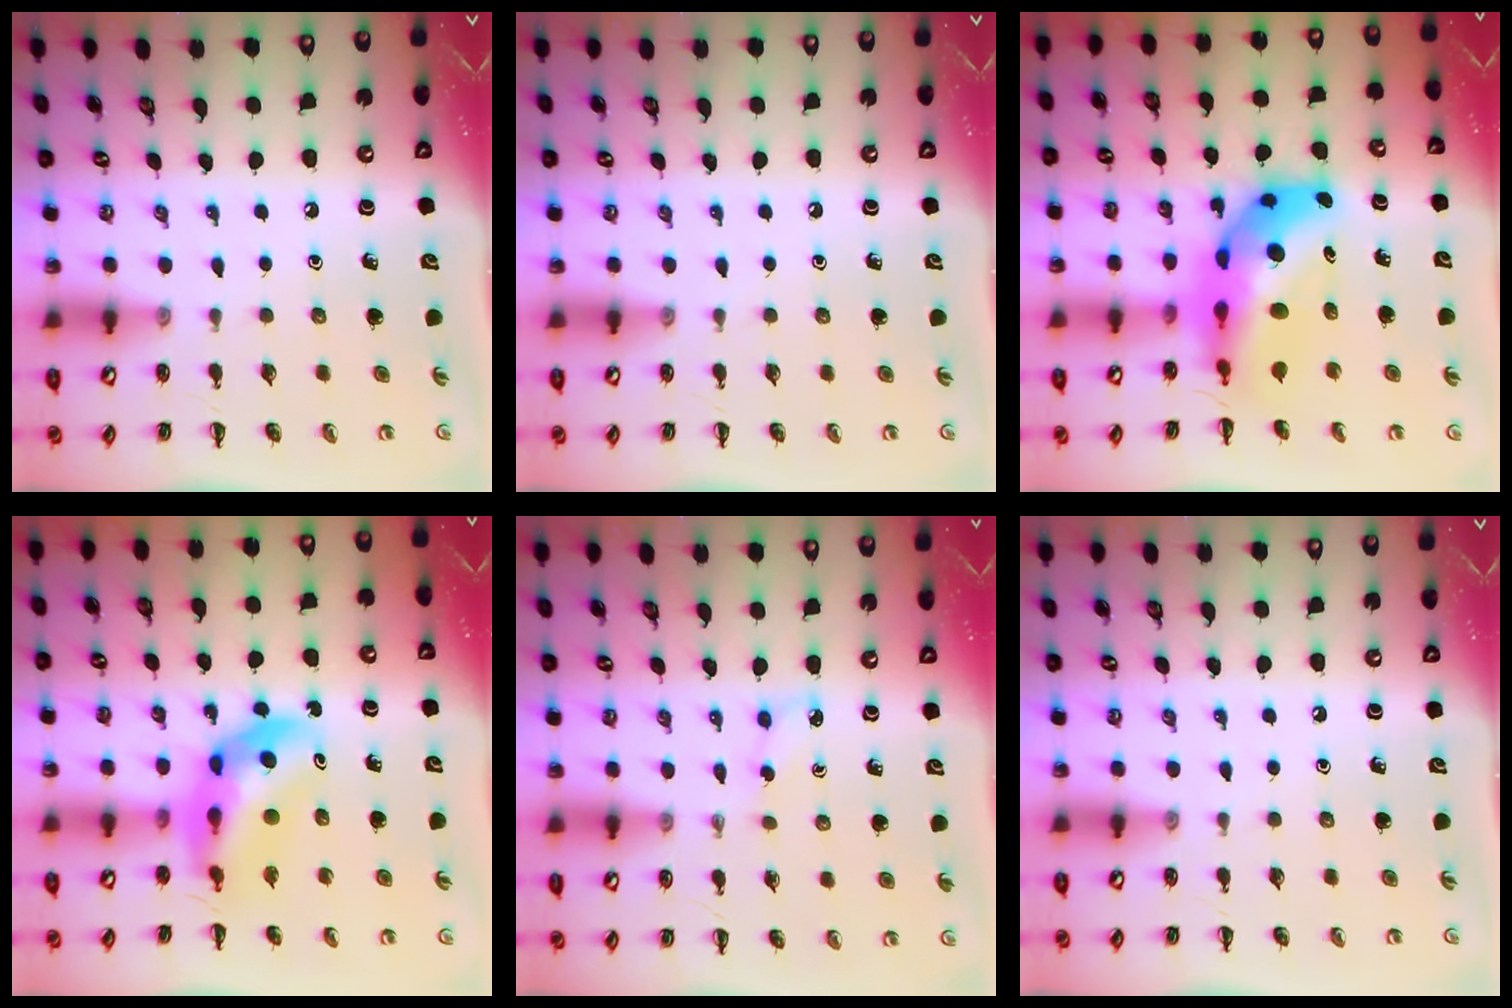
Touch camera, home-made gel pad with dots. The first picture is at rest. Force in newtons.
{"total": 0.0}
{"total": 13.6, "press": 12.9, "slide": 4.1}
{"total": 11.3, "press": 10.6, "slide": 3.7}
{"total": 3.2, "press": 3.1, "slide": 1.0}
{"total": 0.0}